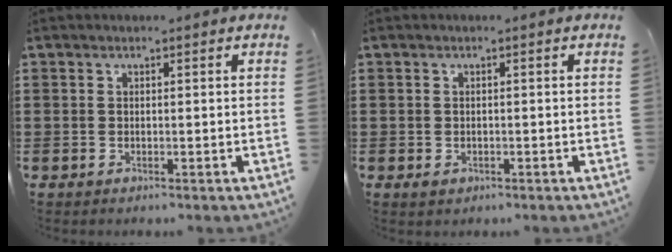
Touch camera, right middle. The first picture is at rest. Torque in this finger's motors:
{"motor_torque": [0.55, 0.16, 0.12, 0.01]}